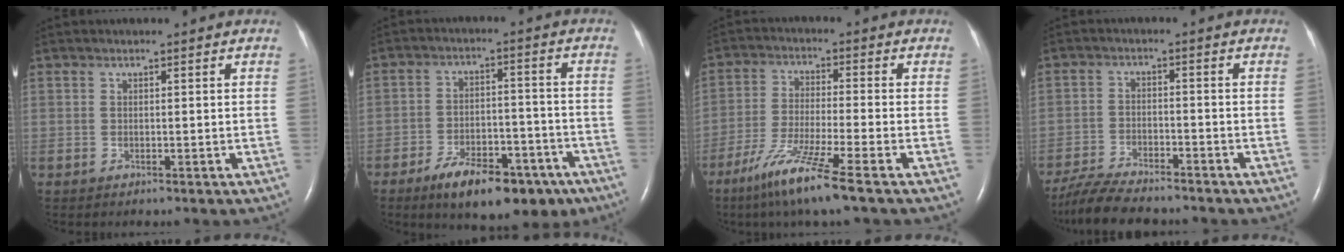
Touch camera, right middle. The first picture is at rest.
{"total": 13.6, "force": [-9.0, 5.7, 8.5], "torque": [-0.120, 0.009, -0.132]}
{"total": 10.0, "force": [-6.4, -0.8, 7.7], "torque": [-0.158, -0.036, -0.122]}
{"total": 9.7, "force": [-8.6, 1.4, 4.2], "torque": [-0.077, -0.023, -0.144]}